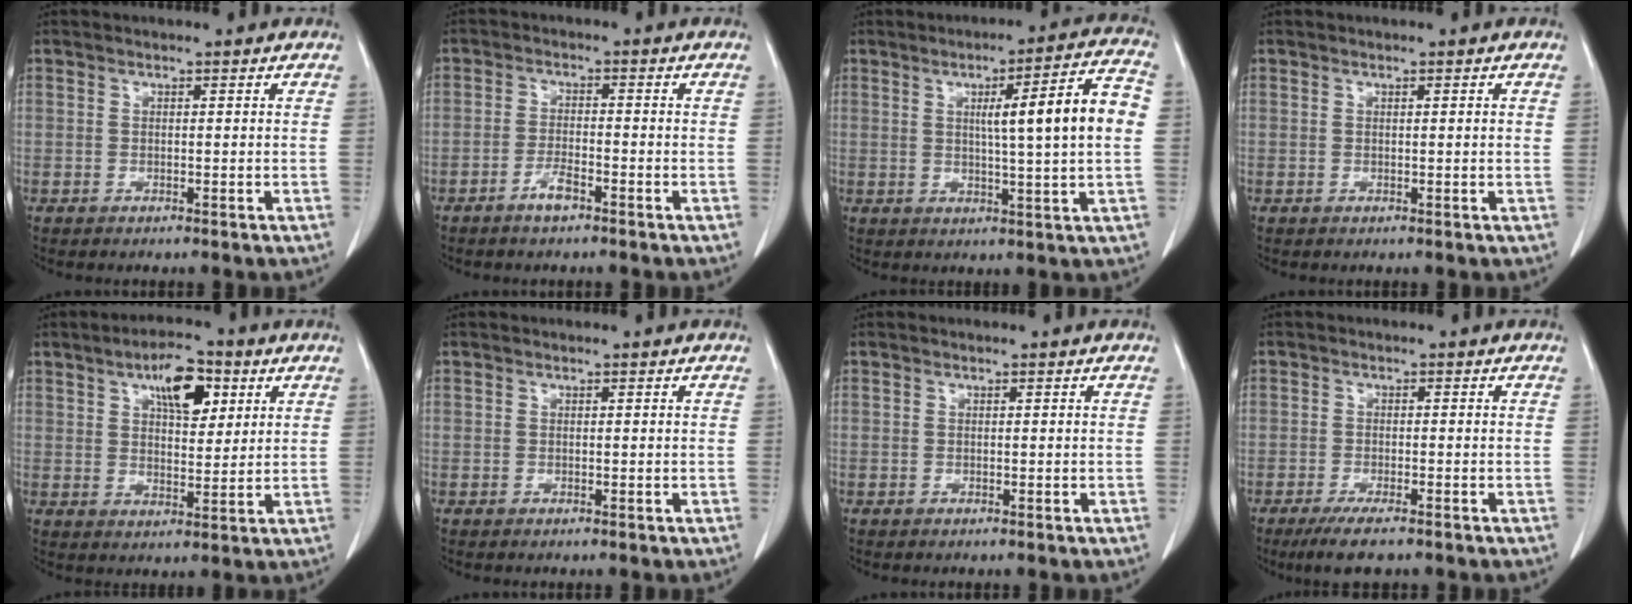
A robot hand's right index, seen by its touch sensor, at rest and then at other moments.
{"total": 3.1, "force": [-2.1, 0.6, 2.1], "torque": [-0.038, 0.001, -0.039]}
{"total": 12.0, "force": [1.4, -0.3, 11.9], "torque": [-0.170, 0.014, 0.019]}
{"total": 0.7, "force": [0.2, 0.0, 0.7], "torque": [-0.011, 0.001, 0.003]}
{"total": 8.4, "force": [3.9, 3.4, 6.7], "torque": [-0.107, 0.010, 0.064]}
{"total": 0.0}
{"total": 0.0}
{"total": 4.7, "force": [-3.4, 1.1, 3.0], "torque": [-0.054, -0.008, -0.056]}